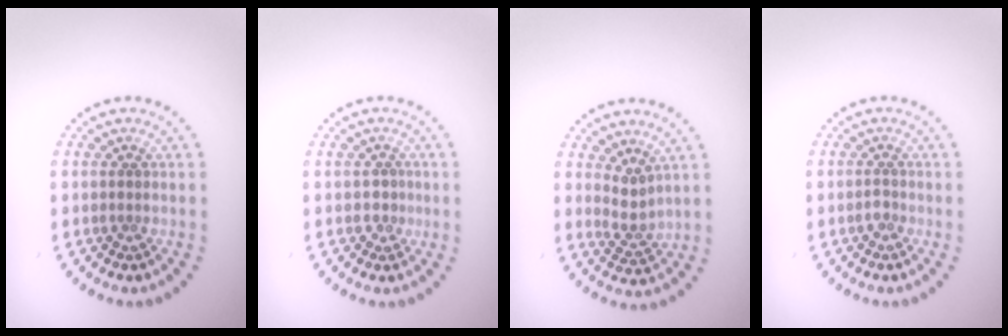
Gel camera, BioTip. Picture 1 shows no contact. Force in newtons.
{"total": 0.9, "press": 0.7, "slide": 0.6}
{"total": 2.0, "press": 1.6, "slide": 1.3}
{"total": 0.8, "press": 0.6, "slide": 0.4}